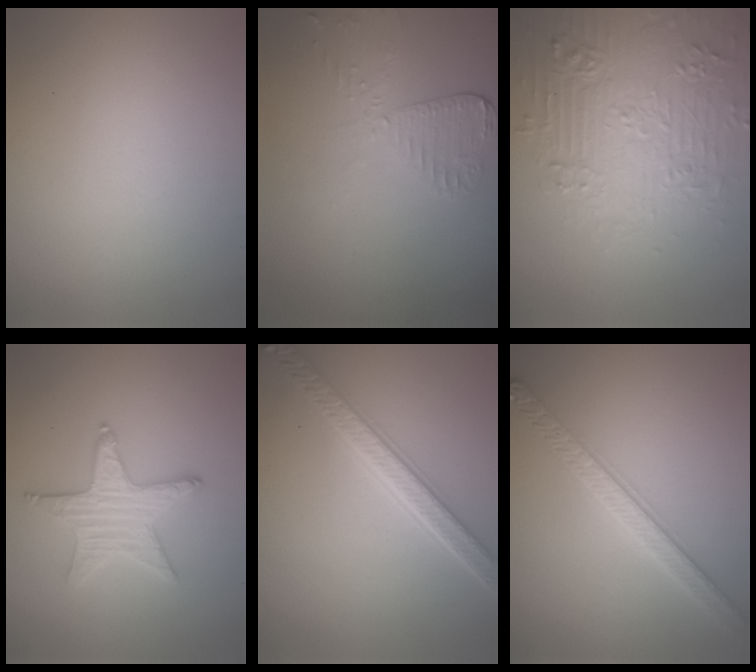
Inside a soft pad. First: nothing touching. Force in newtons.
{"total": 2.6, "press": 2.3, "slide": 1.1}
{"total": 4.8, "press": 4.7, "slide": 1.1}
{"total": 3.3, "press": 3.3, "slide": 0.3}
{"total": 4.6, "press": 3.7, "slide": 2.7}
{"total": 3.3, "press": 3.3, "slide": 0.3}